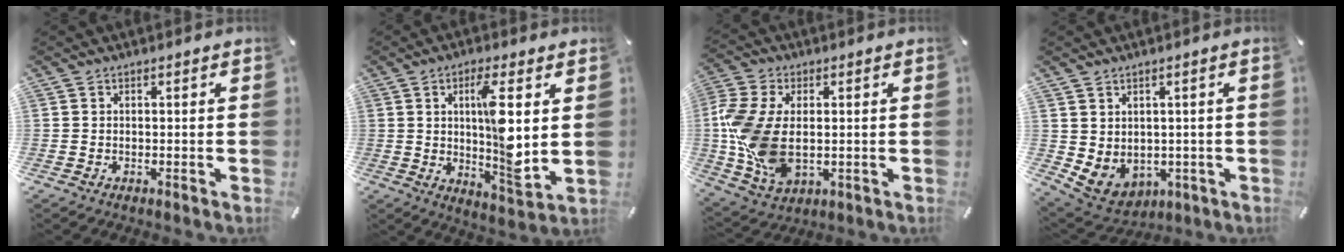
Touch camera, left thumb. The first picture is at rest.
{"total": 12.6, "force": [2.2, 3.1, 12.0], "torque": [-0.199, -0.026, 0.029]}
{"total": 13.7, "force": [-0.1, 9.2, 10.1], "torque": [-0.244, -0.002, 0.001]}
{"total": 5.5, "force": [0.5, 5.1, 2.2], "torque": [-0.074, -0.010, 0.013]}